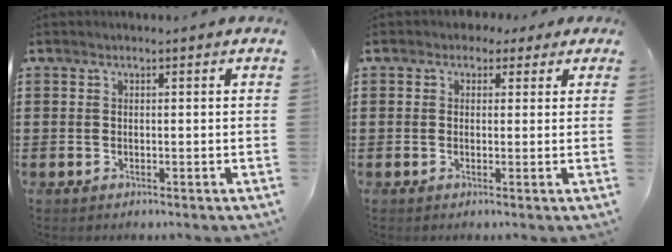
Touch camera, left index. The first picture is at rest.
{"total": 2.0, "force": [1.1, 1.5, 0.5], "torque": [-0.009, 0.006, 0.018]}